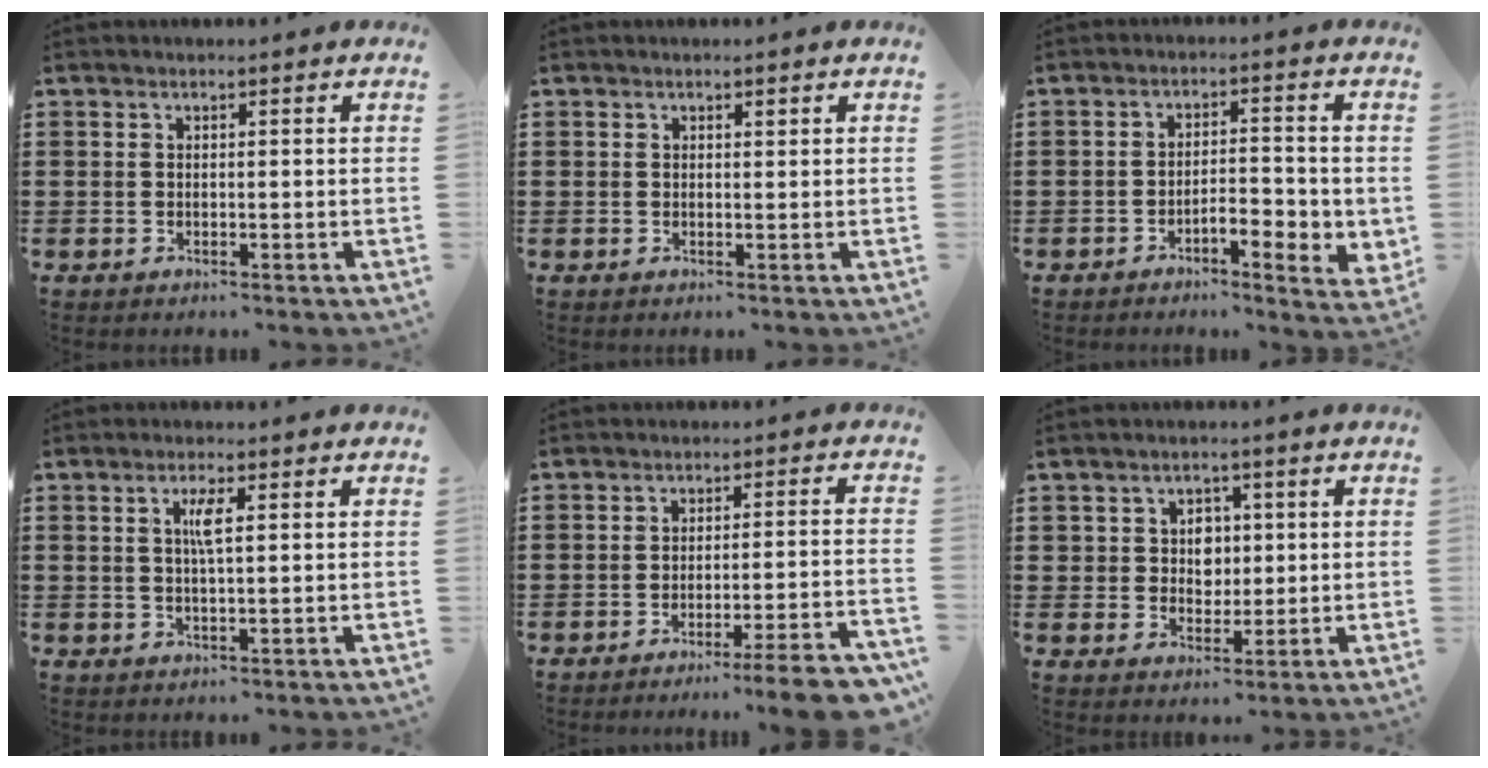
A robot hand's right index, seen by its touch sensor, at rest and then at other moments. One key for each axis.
{"total": 0.6, "fx": 0.3, "fy": 0.3, "fz": 0.5, "tx": -0.009, "ty": 0.003, "tz": 0.006}
{"total": 4.1, "fx": -2.2, "fy": 1.3, "fz": 3.2, "tx": -0.053, "ty": 0.006, "tz": -0.041}
{"total": 2.8, "fx": 0.7, "fy": 0.3, "fz": 2.7, "tx": -0.054, "ty": 0.002, "tz": 0.010}
{"total": 6.5, "fx": -5.0, "fy": -0.5, "fz": 4.2, "tx": -0.064, "ty": -0.011, "tz": -0.091}
{"total": 3.9, "fx": 1.0, "fy": 3.5, "fz": 1.4, "tx": -0.035, "ty": 0.009, "tz": 0.014}